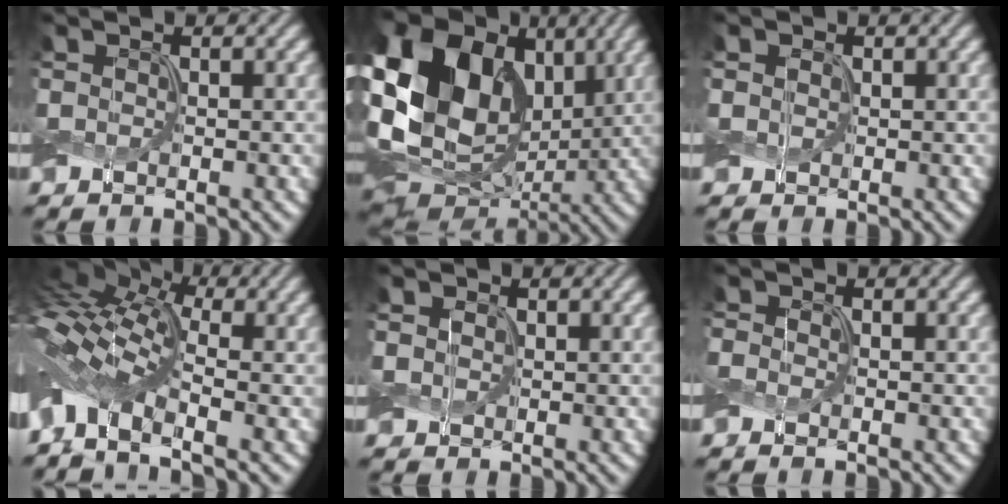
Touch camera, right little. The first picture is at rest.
{"total": 20.1, "force": [3.9, 14.8, 13.0], "torque": [-0.263, 0.038, 0.073]}
{"total": 0.8, "force": [0.1, 0.7, 0.3], "torque": [-0.008, 0.002, 0.001]}
{"total": 9.5, "force": [-1.7, 4.8, 8.0], "torque": [-0.167, 0.010, -0.053]}
{"total": 1.1, "force": [0.2, 1.0, 0.5], "torque": [-0.013, 0.003, 0.002]}
{"total": 0.7, "force": [-0.6, 0.4, 0.2], "torque": [-0.002, 0.002, -0.012]}